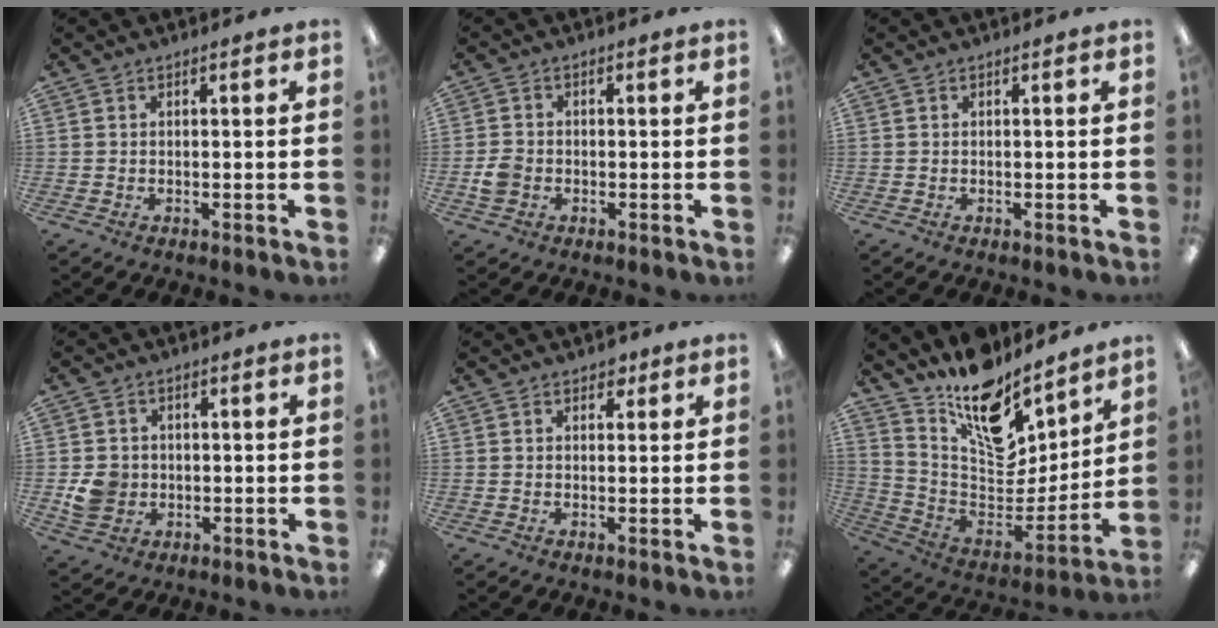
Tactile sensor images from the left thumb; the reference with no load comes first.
{"total": 3.3, "force": [-1.1, 2.7, 1.6], "torque": [-0.026, 0.007, -0.019]}
{"total": 0.0}
{"total": 5.8, "force": [-0.4, 5.3, 2.4], "torque": [-0.037, 0.006, -0.005]}
{"total": 2.5, "force": [1.7, 1.6, 1.1], "torque": [-0.007, -0.004, 0.027]}
{"total": 16.9, "force": [12.9, 7.9, 7.6], "torque": [-0.123, -0.121, 0.230]}